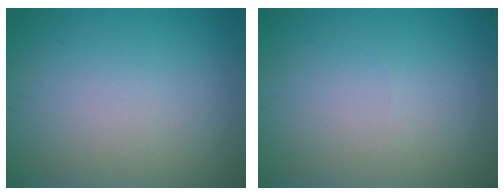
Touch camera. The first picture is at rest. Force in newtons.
{"total": 0.0}